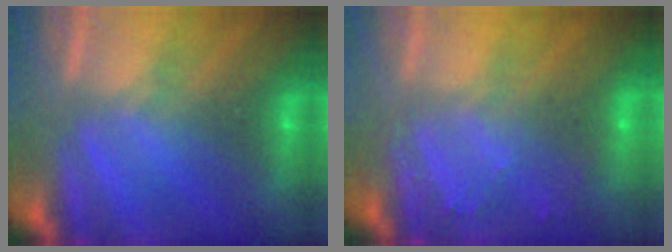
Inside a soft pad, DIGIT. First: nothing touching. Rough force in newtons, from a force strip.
{"total": 2.3}